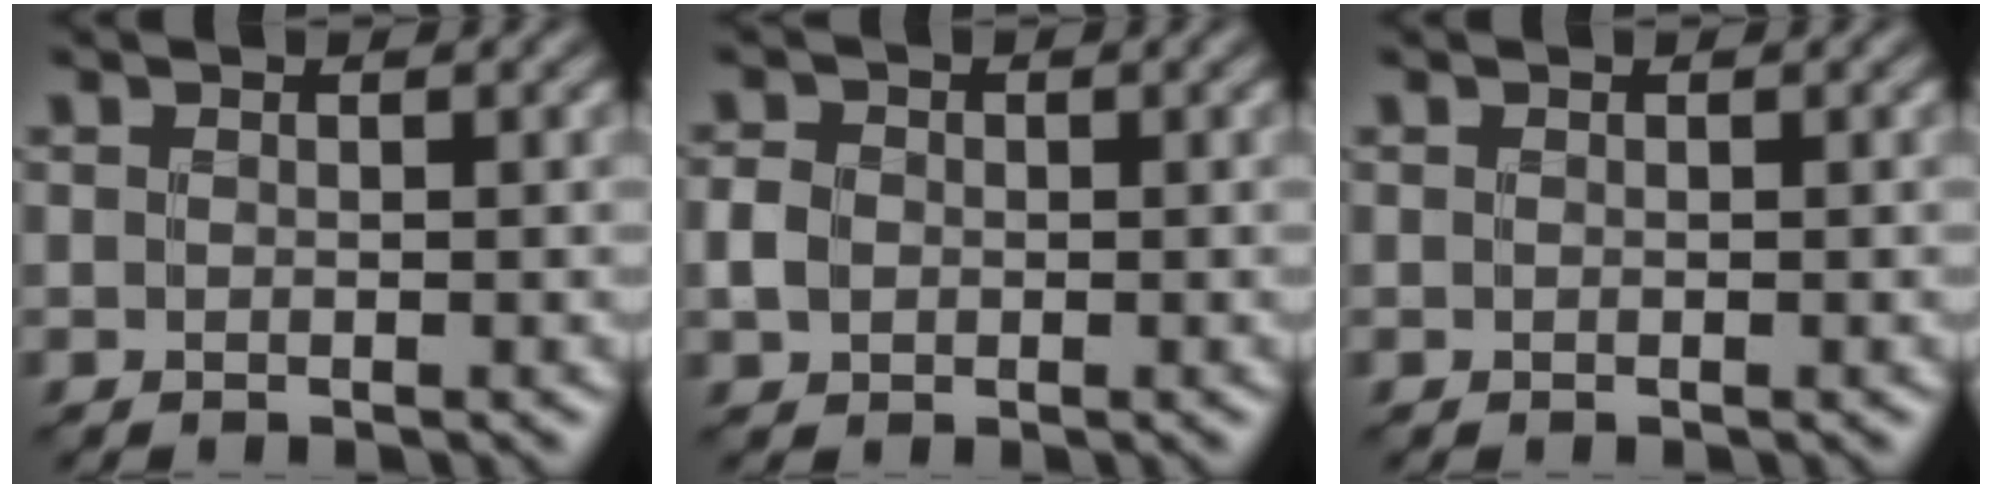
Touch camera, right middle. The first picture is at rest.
{"total": 2.1, "force": [-0.2, 1.8, 1.0], "torque": [-0.021, 0.000, -0.009]}
{"total": 0.0}